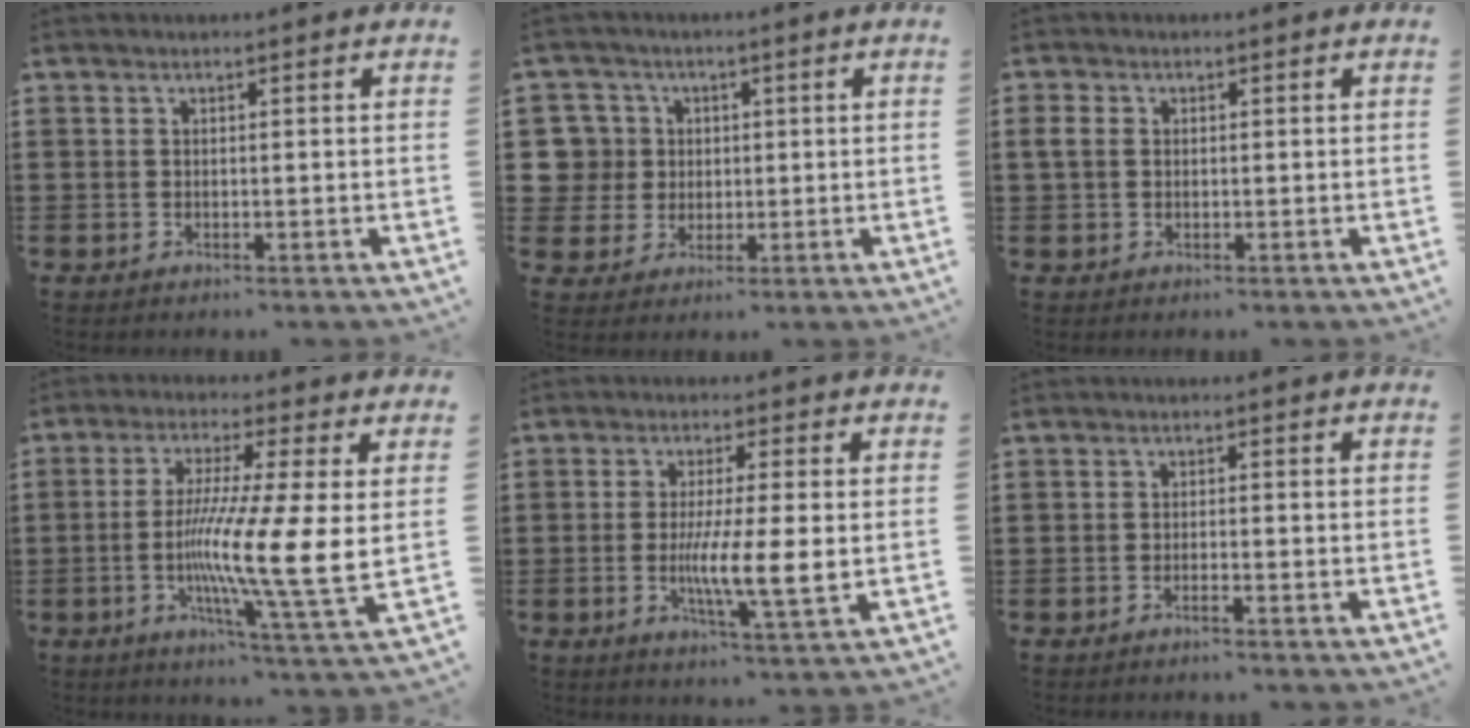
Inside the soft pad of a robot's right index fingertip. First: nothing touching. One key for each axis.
{"total": 6.6, "fx": 1.1, "fy": 6.4, "fz": 1.1, "tx": -0.067, "ty": 0.014, "tz": 0.018}
{"total": 2.0, "fx": 0.2, "fy": 1.6, "fz": 1.2, "tx": -0.034, "ty": 0.005, "tz": 0.002}
{"total": 11.6, "fx": -0.7, "fy": -0.6, "fz": 11.6, "tx": -0.222, "ty": -0.018, "tz": -0.018}
{"total": 7.3, "fx": -0.7, "fy": 0.6, "fz": 7.3, "tx": -0.135, "ty": -0.014, "tz": -0.013}
{"total": 1.1, "fx": -0.8, "fy": -0.2, "fz": 0.8, "tx": -0.013, "ty": -0.004, "tz": -0.014}